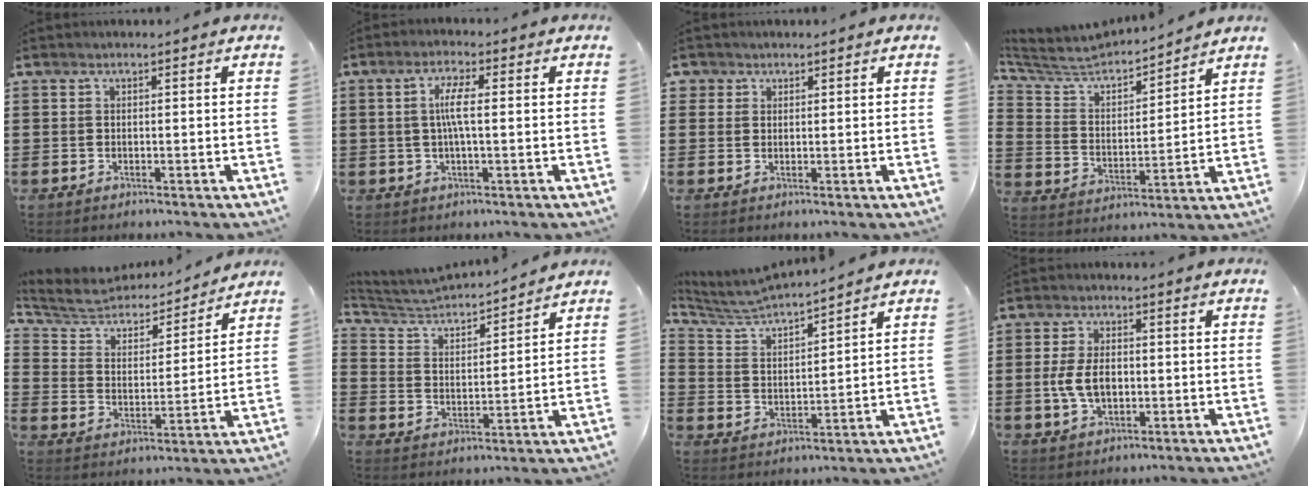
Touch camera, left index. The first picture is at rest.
{"total": 4.4, "force": [0.2, 0.9, 4.3], "torque": [-0.087, 0.001, -0.002]}
{"total": 1.7, "force": [1.0, 1.3, 0.2], "torque": [-0.009, 0.006, 0.020]}
{"total": 5.0, "force": [4.7, 1.3, 1.3], "torque": [-0.053, -0.034, 0.073]}
{"total": 5.4, "force": [5.1, 1.4, 1.2], "torque": [-0.054, -0.040, 0.081]}
{"total": 3.8, "force": [3.7, 0.5, 0.8], "torque": [-0.039, -0.031, 0.056]}
{"total": 4.8, "force": [4.7, 0.2, 1.1], "torque": [-0.047, -0.032, 0.077]}
{"total": 5.8, "force": [-0.5, 3.4, 4.7], "torque": [-0.109, 0.001, -0.015]}